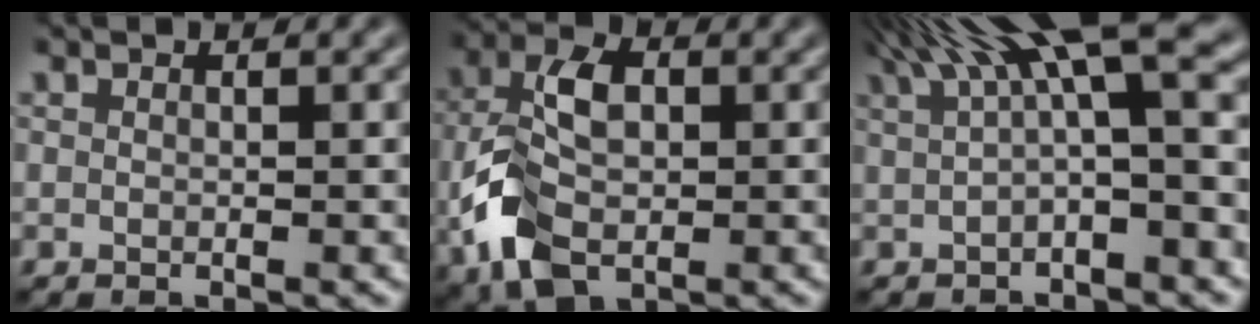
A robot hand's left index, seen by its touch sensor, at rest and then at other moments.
{"total": 8.1, "force": [-1.6, 5.1, 6.1], "torque": [-0.148, -0.010, -0.033]}
{"total": 7.2, "force": [2.7, 1.6, 6.5], "torque": [-0.102, 0.012, 0.040]}